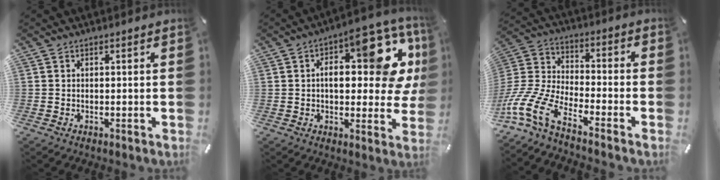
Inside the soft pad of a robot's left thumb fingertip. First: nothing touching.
{"total": 18.2, "force": [5.7, 8.5, 15.1], "torque": [-0.190, -0.039, 0.091]}
{"total": 13.4, "force": [-9.3, 5.4, 8.0], "torque": [-0.182, 0.021, -0.180]}